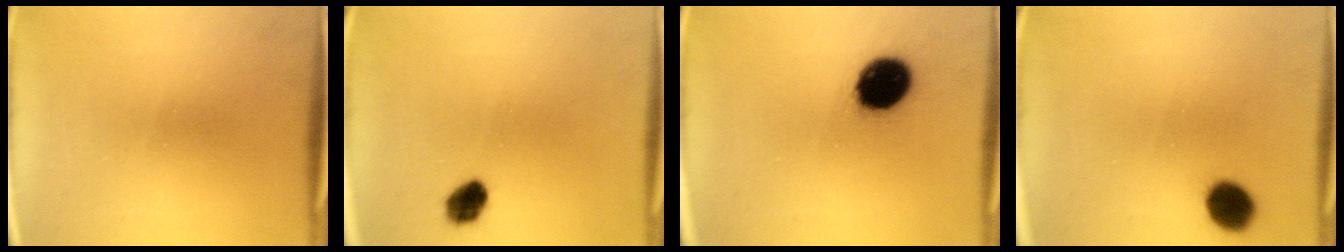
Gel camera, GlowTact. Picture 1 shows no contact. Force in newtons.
{"total": 5.3}
{"total": 14.4}
{"total": 7.3}